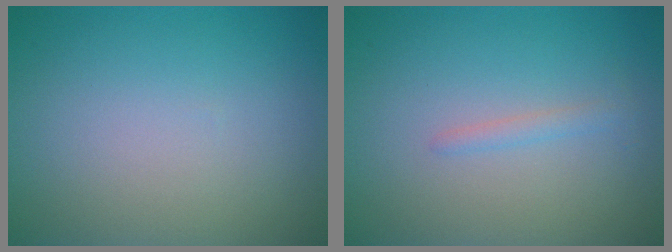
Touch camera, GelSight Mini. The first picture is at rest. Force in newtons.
{"total": 1.0, "press": 1.0, "slide": 0.0}